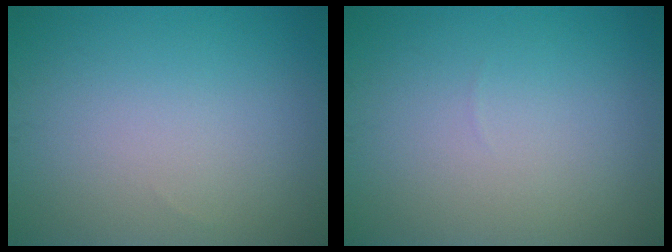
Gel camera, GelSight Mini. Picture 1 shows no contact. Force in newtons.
{"total": 0.0}